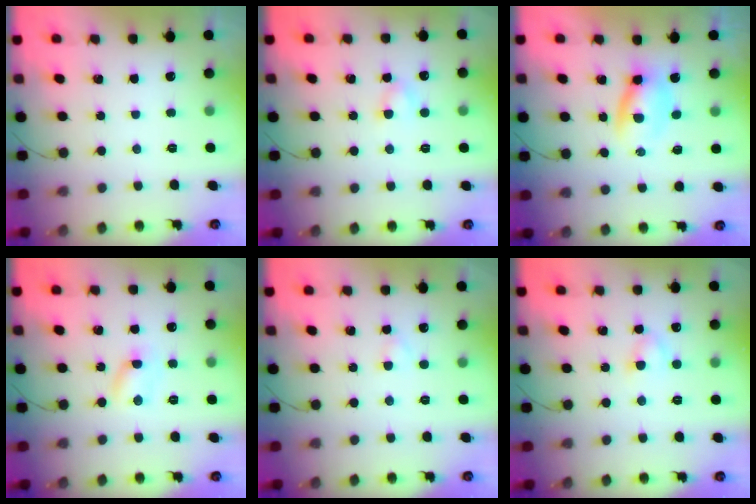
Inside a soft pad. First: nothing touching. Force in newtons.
{"total": 3.1, "press": 3.0, "slide": 0.7}
{"total": 3.8, "press": 3.7, "slide": 1.0}
{"total": 4.3, "press": 4.1, "slide": 1.3}
{"total": 1.6, "press": 1.4, "slide": 0.7}
{"total": 3.6, "press": 3.4, "slide": 1.1}